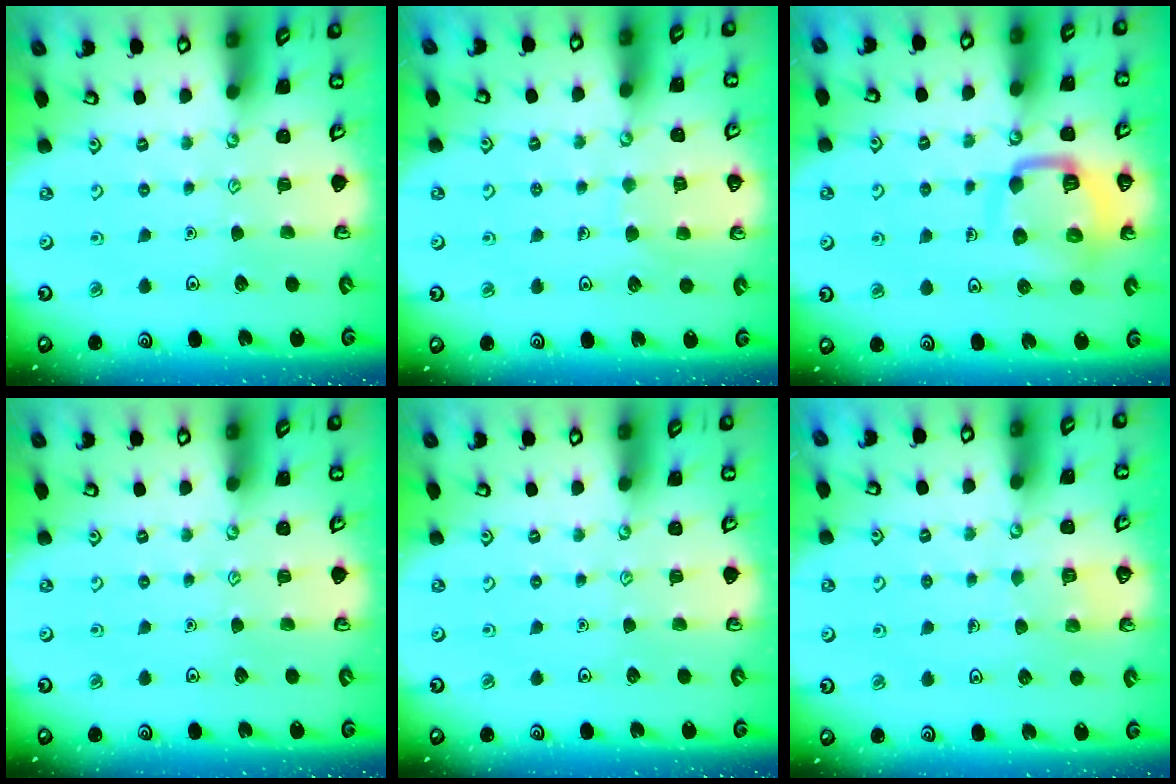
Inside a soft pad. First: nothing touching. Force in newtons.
{"total": 4.9, "press": 4.9, "slide": 0.4}
{"total": 11.7, "press": 11.7, "slide": 1.3}
{"total": 0.0}
{"total": 0.0}
{"total": 2.9, "press": 2.9, "slide": 0.2}